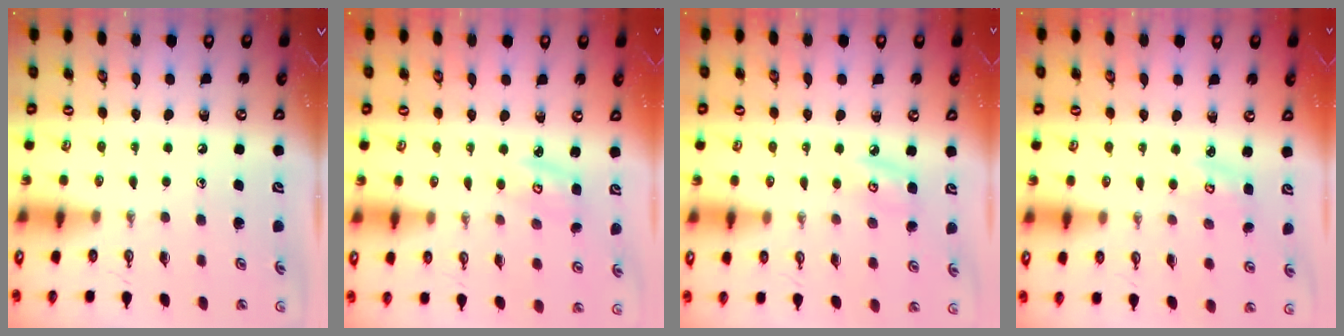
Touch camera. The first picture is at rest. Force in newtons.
{"total": 3.7, "press": 3.6, "slide": 0.4}
{"total": 5.3, "press": 5.2, "slide": 0.6}
{"total": 2.9, "press": 2.8, "slide": 0.3}